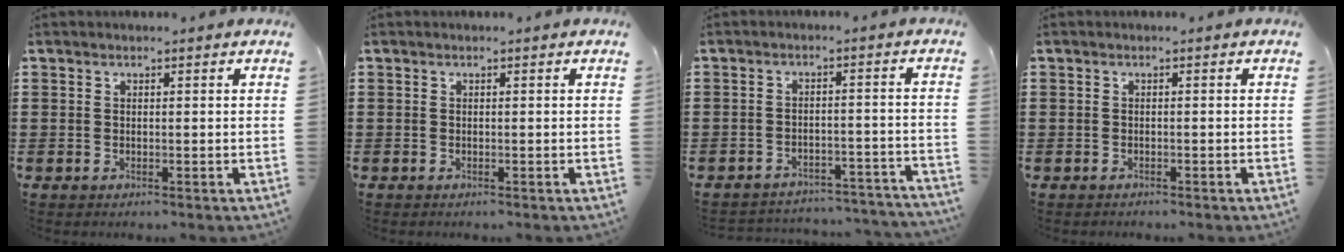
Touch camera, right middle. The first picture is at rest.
{"total": 0.0}
{"total": 3.8, "force": [-3.8, 0.4, 0.4], "torque": [-0.011, 0.004, -0.081]}
{"total": 0.9, "force": [-0.8, 0.5, -0.1], "torque": [0.002, 0.004, -0.018]}